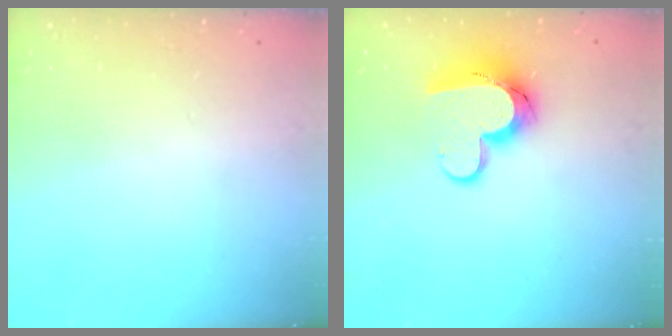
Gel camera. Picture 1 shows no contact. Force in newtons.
{"total": 11.9, "press": 11.8, "slide": 1.1}